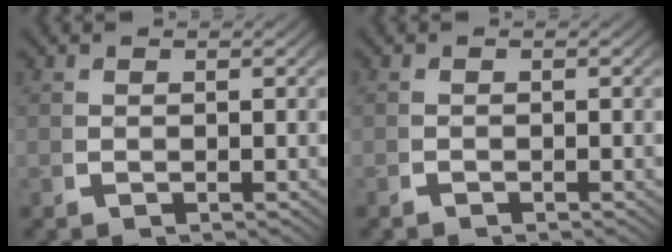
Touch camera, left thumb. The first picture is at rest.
{"total": 0.5, "force": [-0.5, -0.1, 0.0], "torque": [0.003, -0.001, -0.012]}